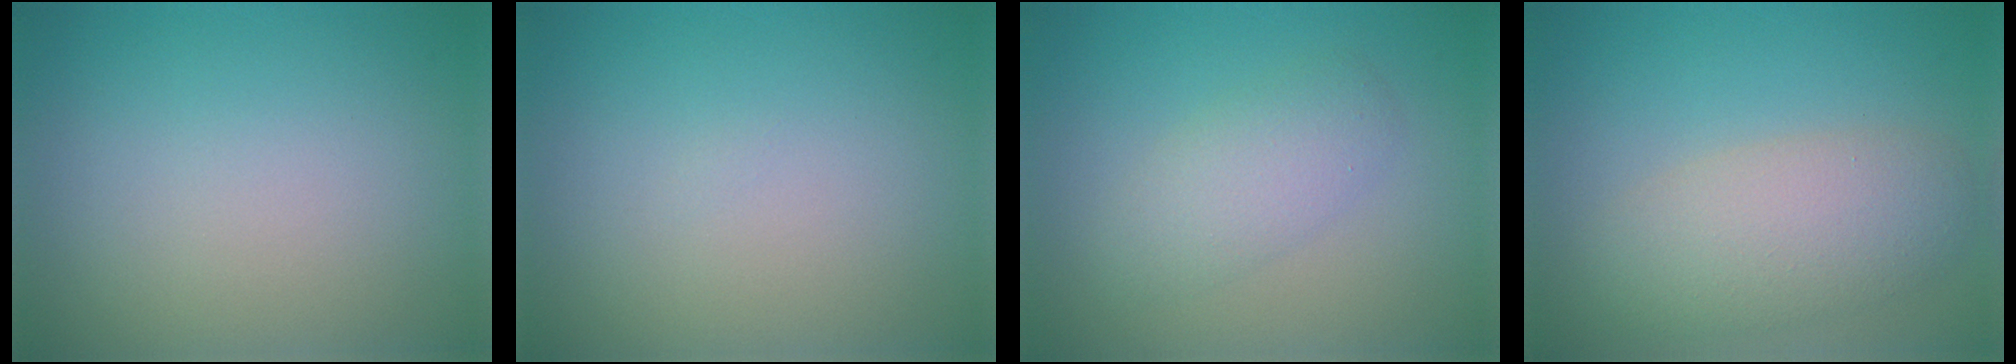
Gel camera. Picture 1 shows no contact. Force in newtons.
{"total": 0.0}
{"total": 2.9, "press": 2.9, "slide": 0.0}
{"total": 5.0, "press": 5.0, "slide": 0.3}